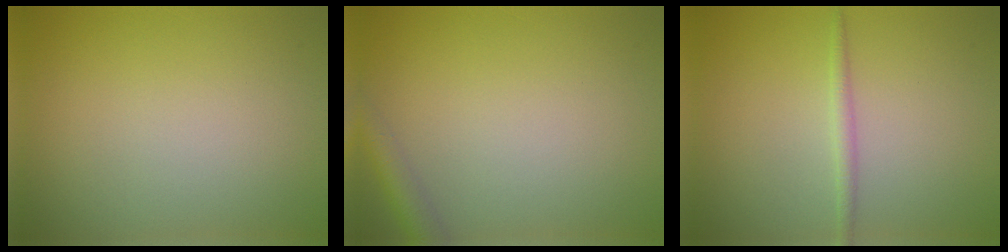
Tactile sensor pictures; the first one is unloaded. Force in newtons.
{"total": 2.1, "press": 2.1, "slide": 0.1}
{"total": 1.3, "press": 1.3, "slide": 0.1}